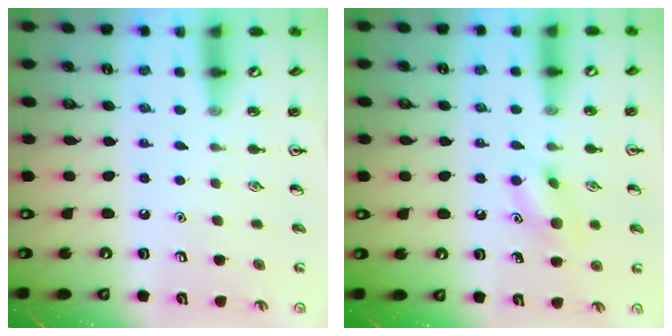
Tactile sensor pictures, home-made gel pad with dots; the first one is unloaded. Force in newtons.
{"total": 9.2, "press": 9.2, "slide": 1.2}